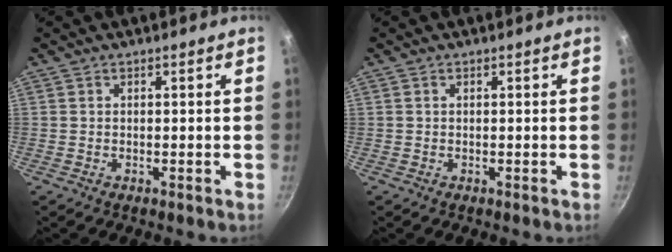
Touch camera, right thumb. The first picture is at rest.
{"total": 0.0}